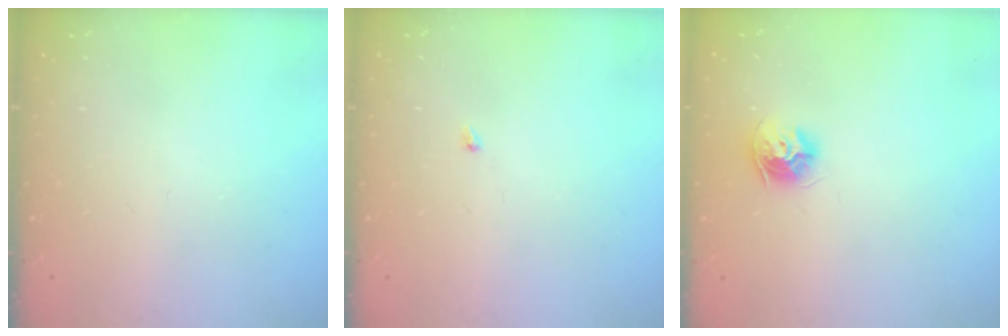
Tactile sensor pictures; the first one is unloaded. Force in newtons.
{"total": 1.9, "press": 1.9, "slide": 0.3}
{"total": 8.5, "press": 8.5, "slide": 0.4}